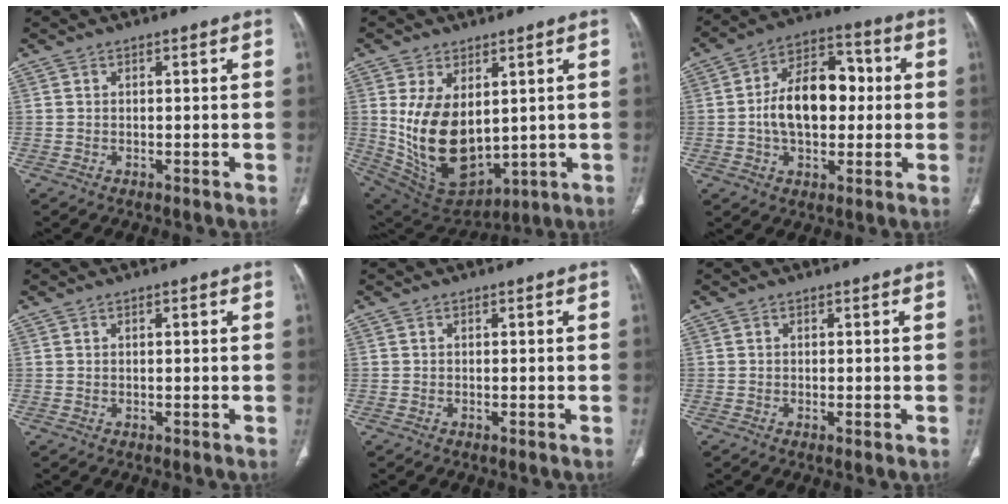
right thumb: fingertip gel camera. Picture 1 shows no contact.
{"total": 15.5, "force": [1.9, 9.5, 12.2], "torque": [-0.205, -0.022, 0.072]}
{"total": 14.9, "force": [0.1, 9.4, 11.6], "torque": [-0.163, 0.033, -0.003]}
{"total": 0.7, "force": [0.2, 0.2, 0.6], "torque": [-0.015, 0.003, 0.006]}
{"total": 0.0}
{"total": 0.8, "force": [-0.3, 0.1, 0.7], "torque": [-0.019, -0.003, -0.005]}